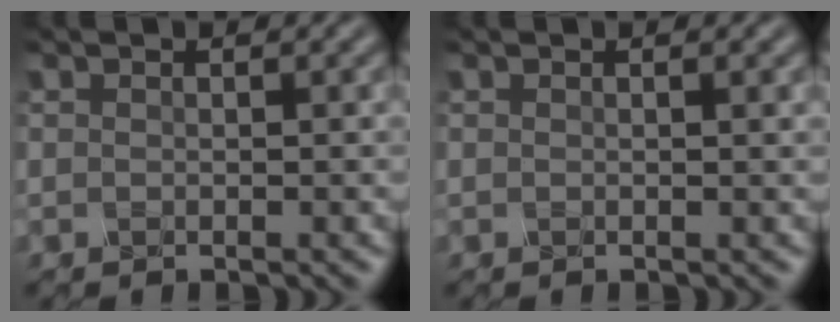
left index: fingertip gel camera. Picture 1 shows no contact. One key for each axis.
{"total": 1.3, "fx": 0.5, "fy": 0.7, "fz": 1.0, "tx": -0.001, "ty": 0.003, "tz": -0.008}